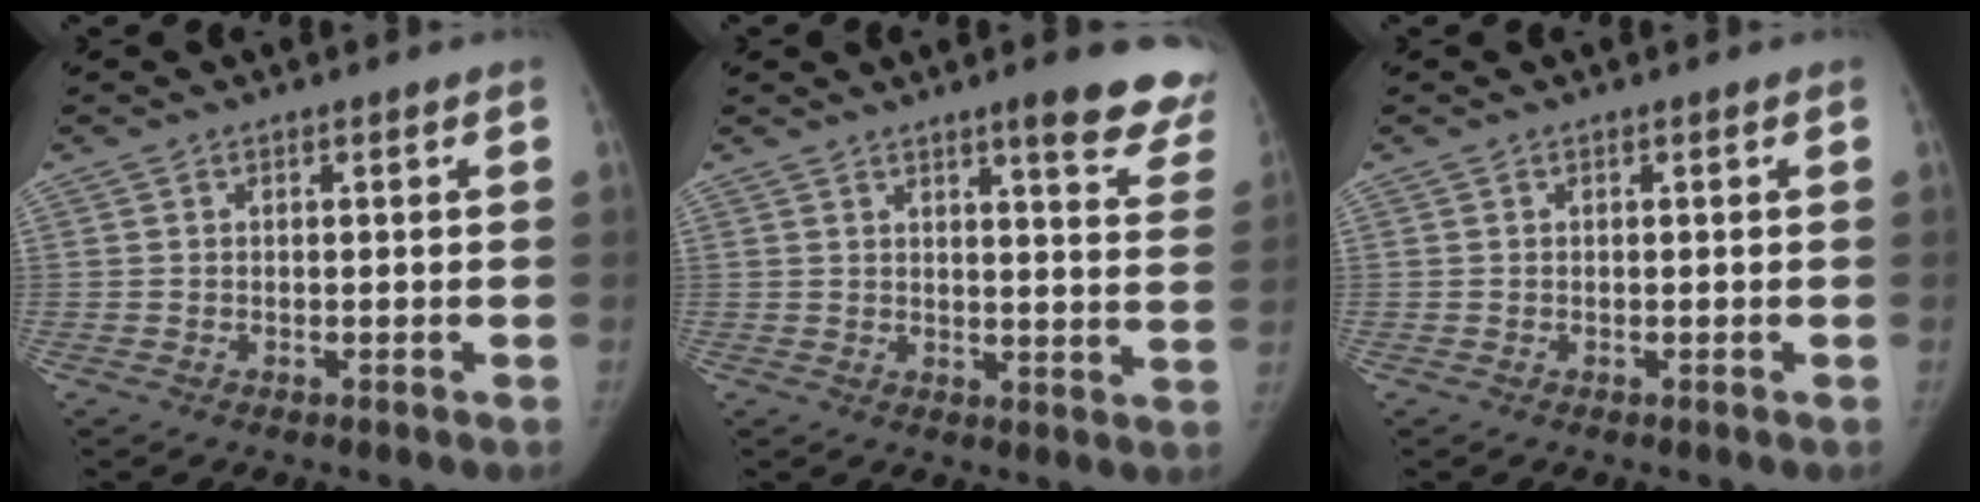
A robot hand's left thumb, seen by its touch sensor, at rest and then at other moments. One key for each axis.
{"total": 13.9, "fx": 10.1, "fy": 2.5, "fz": 9.1, "tx": -0.072, "ty": -0.051, "tz": 0.109}
{"total": 0.0}